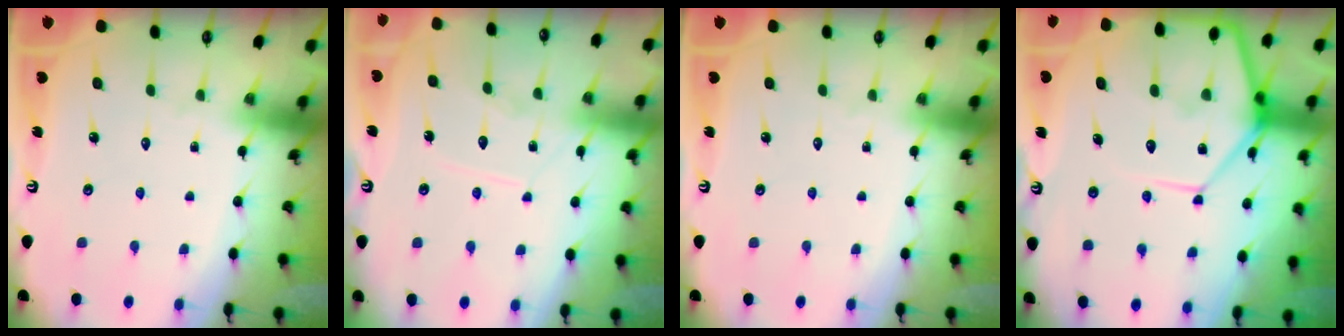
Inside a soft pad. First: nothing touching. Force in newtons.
{"total": 8.6, "press": 8.6, "slide": 0.7}
{"total": 0.0}
{"total": 15.1, "press": 15.0, "slide": 1.5}